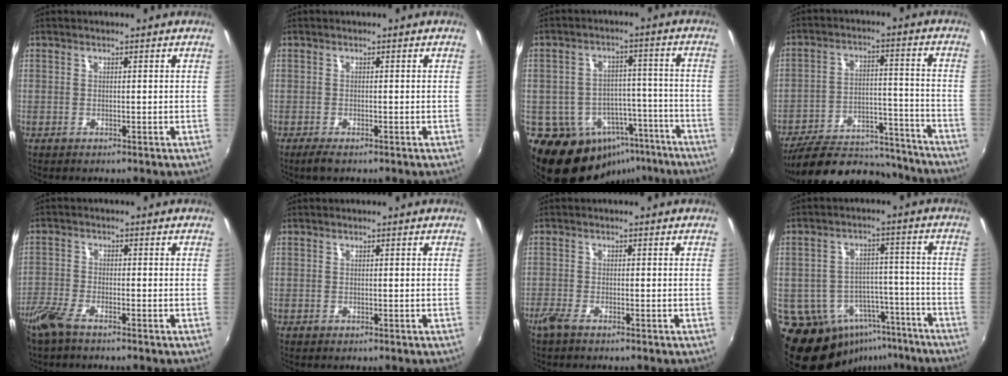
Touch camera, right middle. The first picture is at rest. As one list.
[{"total": 1.8, "force": [-1.3, 0.3, 1.2], "torque": [-0.025, -0.009, -0.024]}, {"total": 14.9, "force": [-9.1, 10.5, 5.5], "torque": [-0.103, 0.027, -0.097]}, {"total": 22.8, "force": [-20.1, 7.1, 8.0], "torque": [-0.152, 0.017, -0.269]}, {"total": 5.4, "force": [-4.2, 1.4, 3.0], "torque": [-0.083, -0.011, -0.089]}, {"total": 0.0}, {"total": 2.4, "force": [-1.9, 0.4, 1.4], "torque": [-0.036, -0.008, -0.039]}, {"total": 15.8, "force": [-10.8, 10.3, 5.4], "torque": [-0.112, 0.020, -0.130]}]